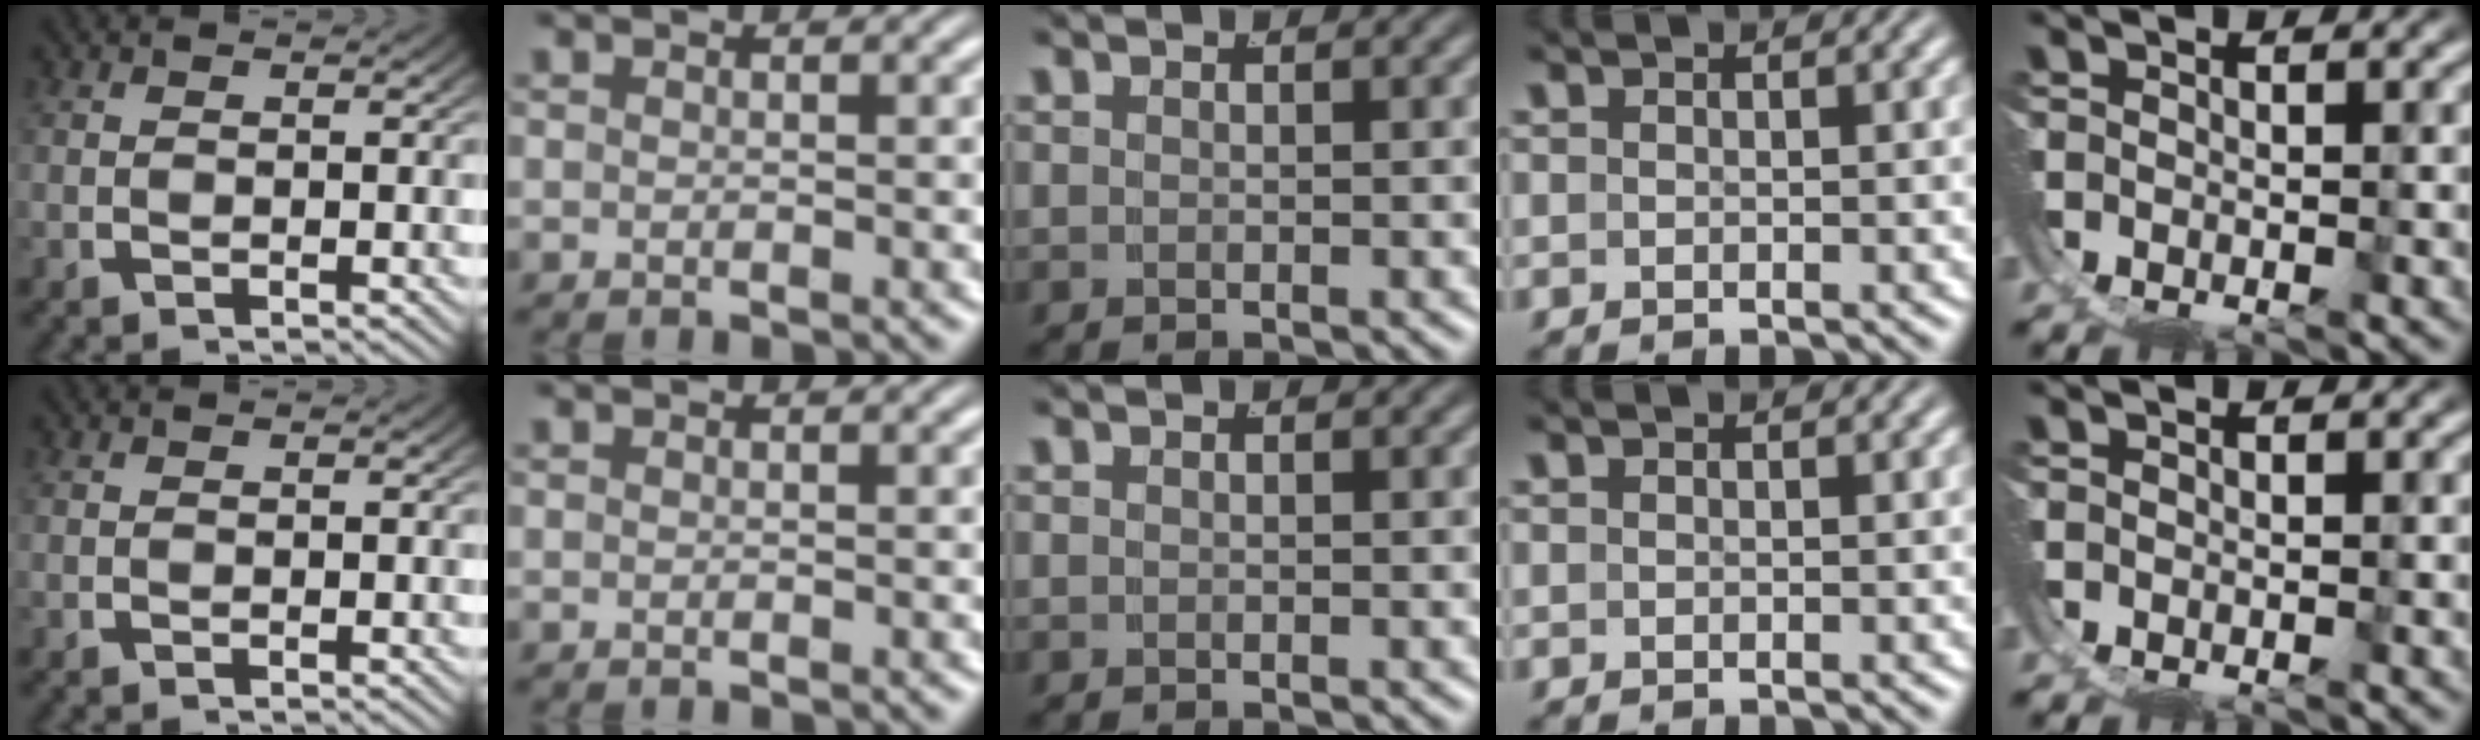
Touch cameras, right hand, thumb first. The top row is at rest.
{}